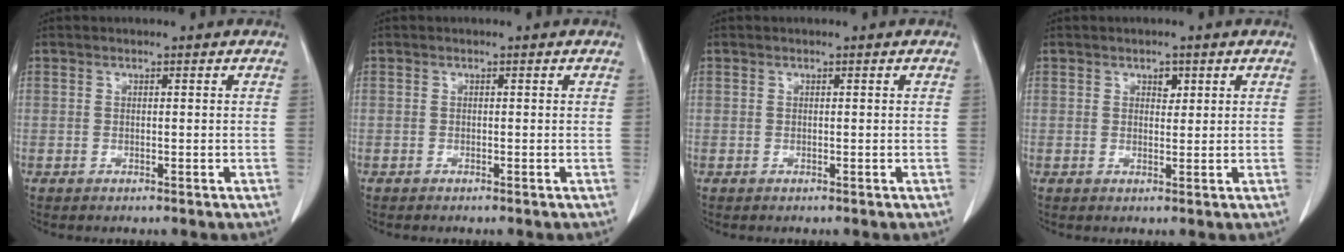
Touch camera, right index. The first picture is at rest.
{"total": 0.0}
{"total": 0.0}
{"total": 1.6, "force": [0.8, 1.0, 0.9], "torque": [-0.009, -0.002, 0.011]}